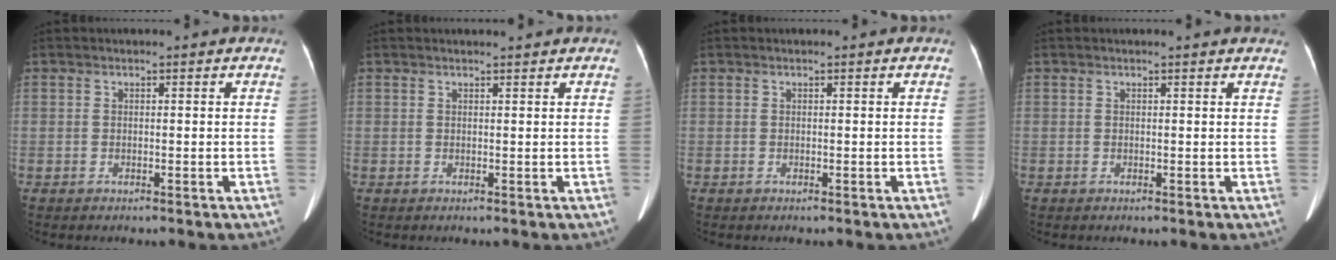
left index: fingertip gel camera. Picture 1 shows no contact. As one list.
[{"total": 1.4, "force": [1.4, -0.1, 0.3], "torque": [-0.008, 0.001, 0.021]}, {"total": 0.0}, {"total": 3.2, "force": [3.0, 0.2, 1.0], "torque": [-0.015, 0.007, 0.024]}]